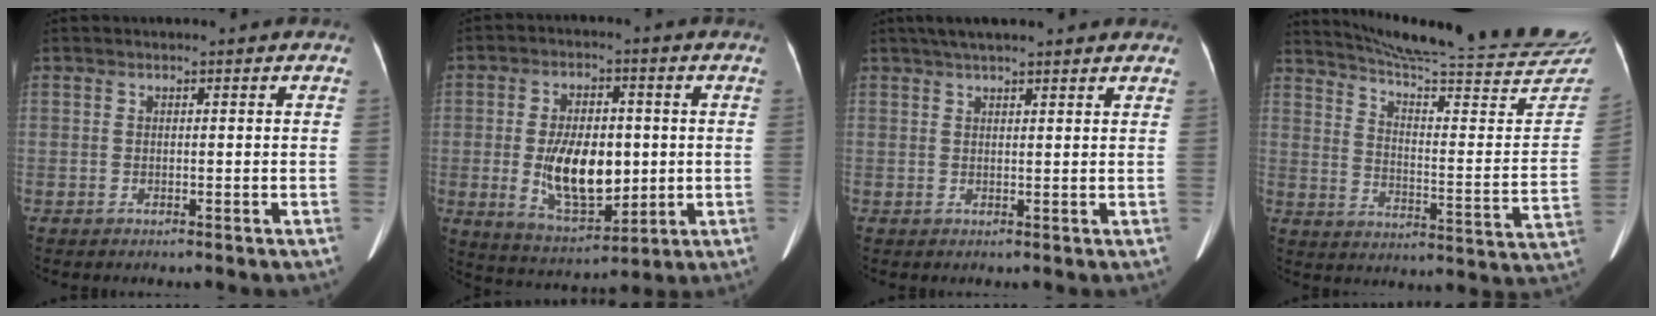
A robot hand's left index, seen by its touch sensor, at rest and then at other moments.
{"total": 12.0, "force": [-0.6, 6.0, 10.4], "torque": [-0.196, -0.002, 0.003]}
{"total": 9.3, "force": [7.7, 1.4, 5.0], "torque": [-0.073, 0.039, 0.106]}
{"total": 28.0, "force": [26.2, 0.0, 9.9], "torque": [-0.156, -0.113, 0.337]}